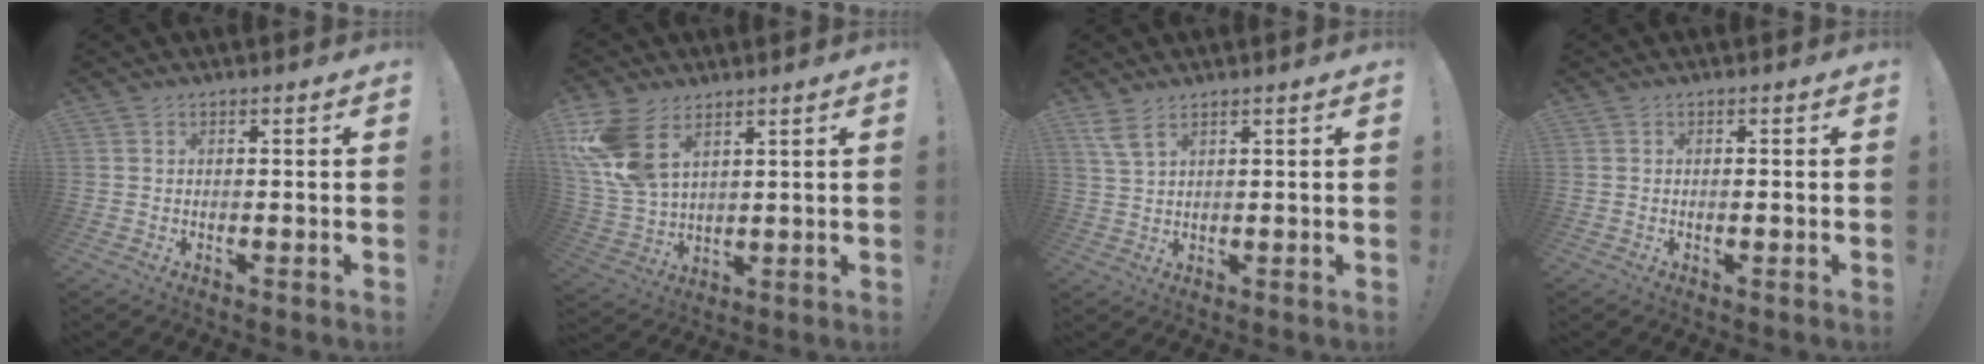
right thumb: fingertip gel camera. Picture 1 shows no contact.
{"total": 12.3, "force": [6.4, 7.0, 7.8], "torque": [-0.163, -0.029, 0.127]}
{"total": 4.3, "force": [2.9, 1.1, 3.0], "torque": [-0.069, -0.006, 0.056]}
{"total": 0.7, "force": [-0.3, 0.1, 0.6], "torque": [-0.008, -0.002, -0.006]}